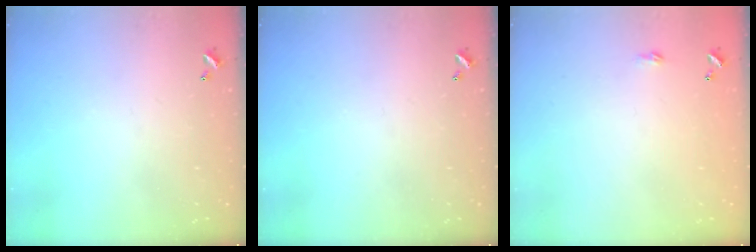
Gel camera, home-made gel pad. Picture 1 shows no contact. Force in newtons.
{"total": 0.0}
{"total": 2.3, "press": 2.3, "slide": 0.4}